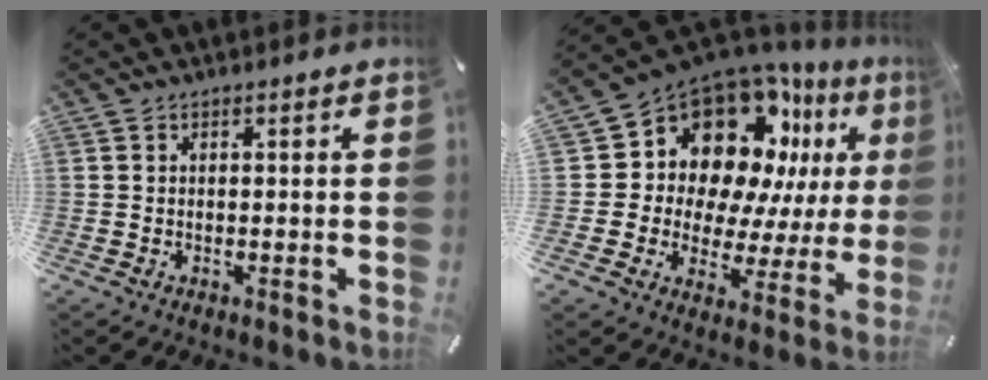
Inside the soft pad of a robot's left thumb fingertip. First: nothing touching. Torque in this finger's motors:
{"motor_torque": [1.60, 2.51, 2.02, -0.75, 0.38]}